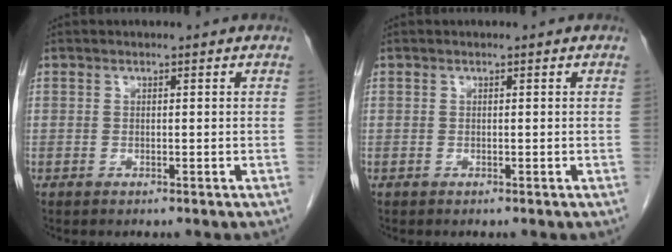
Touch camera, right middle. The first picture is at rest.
{"total": 0.0}